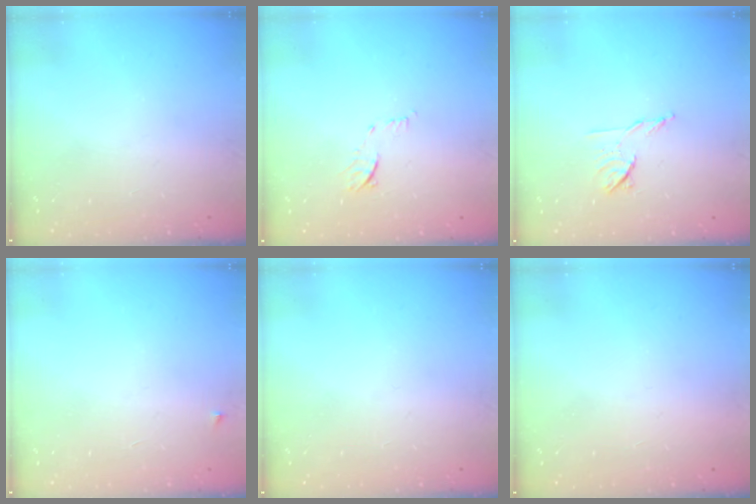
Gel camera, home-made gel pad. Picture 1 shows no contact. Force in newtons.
{"total": 8.0, "press": 7.9, "slide": 1.0}
{"total": 7.1, "press": 7.0, "slide": 1.2}
{"total": 2.3, "press": 2.3, "slide": 0.3}
{"total": 0.0}
{"total": 1.5, "press": 1.5, "slide": 0.1}